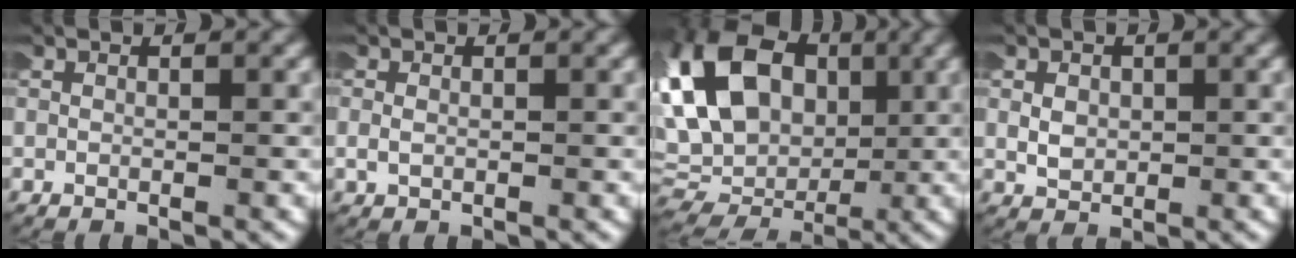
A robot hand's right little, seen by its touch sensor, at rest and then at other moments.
{"total": 0.9, "force": [0.0, 0.6, 0.6], "torque": [-0.022, 0.002, 0.002]}
{"total": 14.2, "force": [0.9, 11.2, 8.6], "torque": [-0.198, -0.030, 0.027]}
{"total": 1.4, "force": [0.1, 1.2, 0.8], "torque": [-0.025, -0.001, 0.006]}